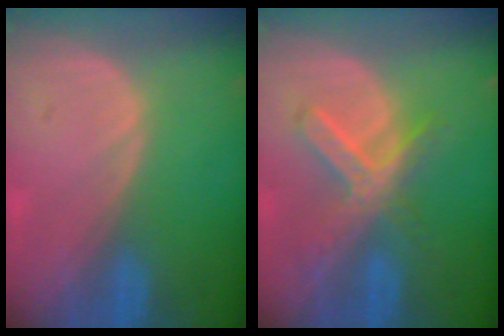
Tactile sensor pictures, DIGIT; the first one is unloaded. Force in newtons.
{"total": 7.4, "press": 6.4, "slide": 3.9}